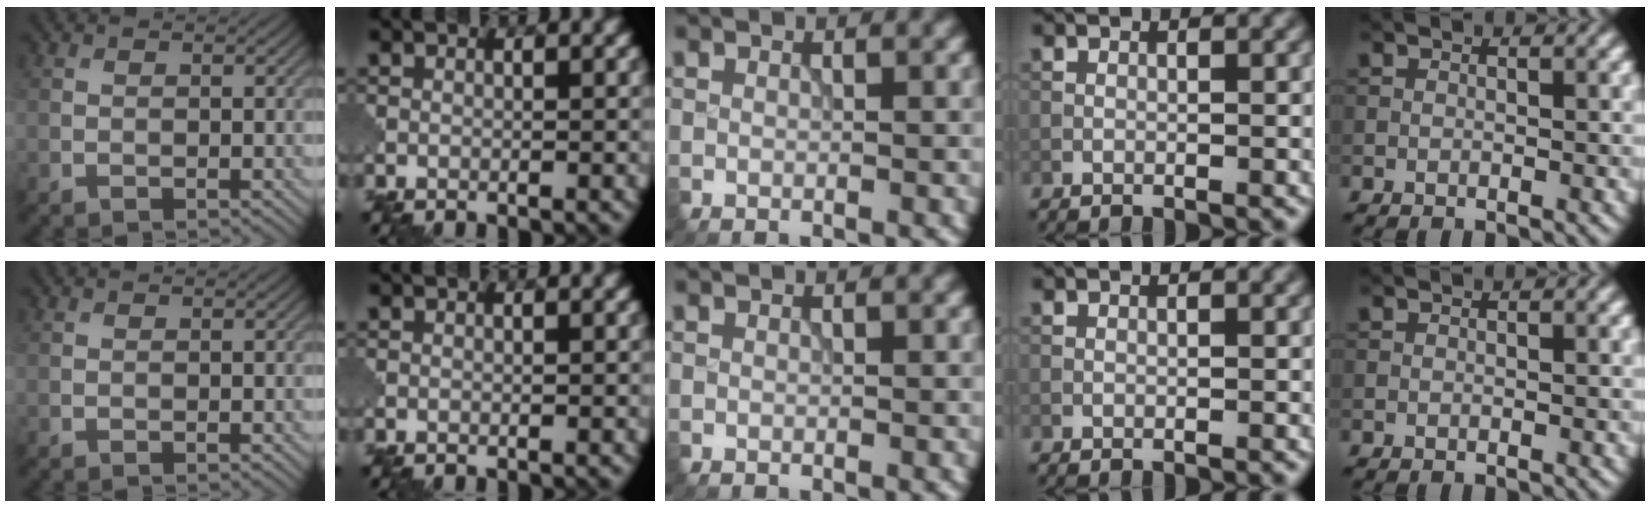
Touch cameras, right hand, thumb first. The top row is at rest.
{}